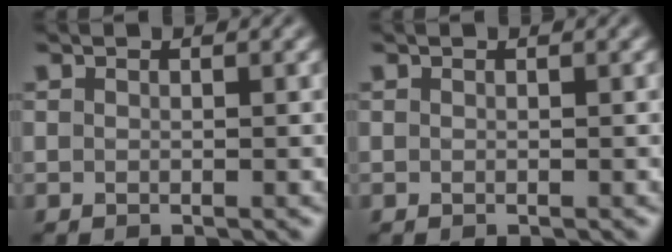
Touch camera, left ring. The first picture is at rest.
{"total": 0.0}